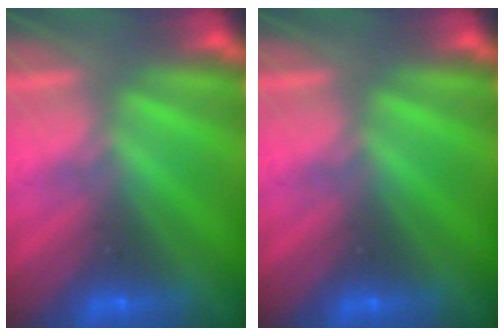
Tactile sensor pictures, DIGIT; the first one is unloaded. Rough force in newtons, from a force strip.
{"total": 0.0}